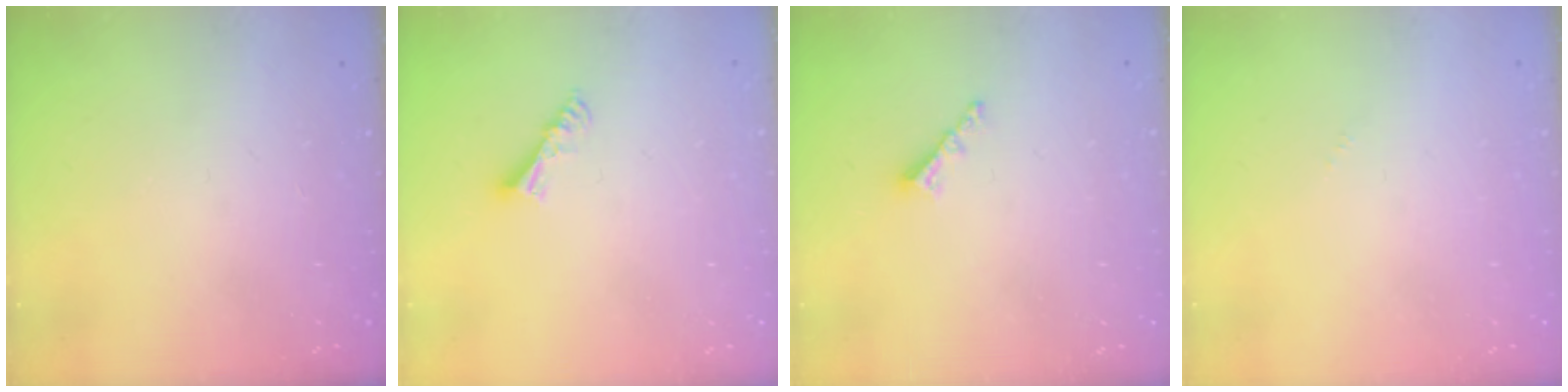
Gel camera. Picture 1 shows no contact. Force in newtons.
{"total": 4.4, "press": 4.4, "slide": 0.6}
{"total": 3.1, "press": 3.1, "slide": 0.3}
{"total": 0.0}